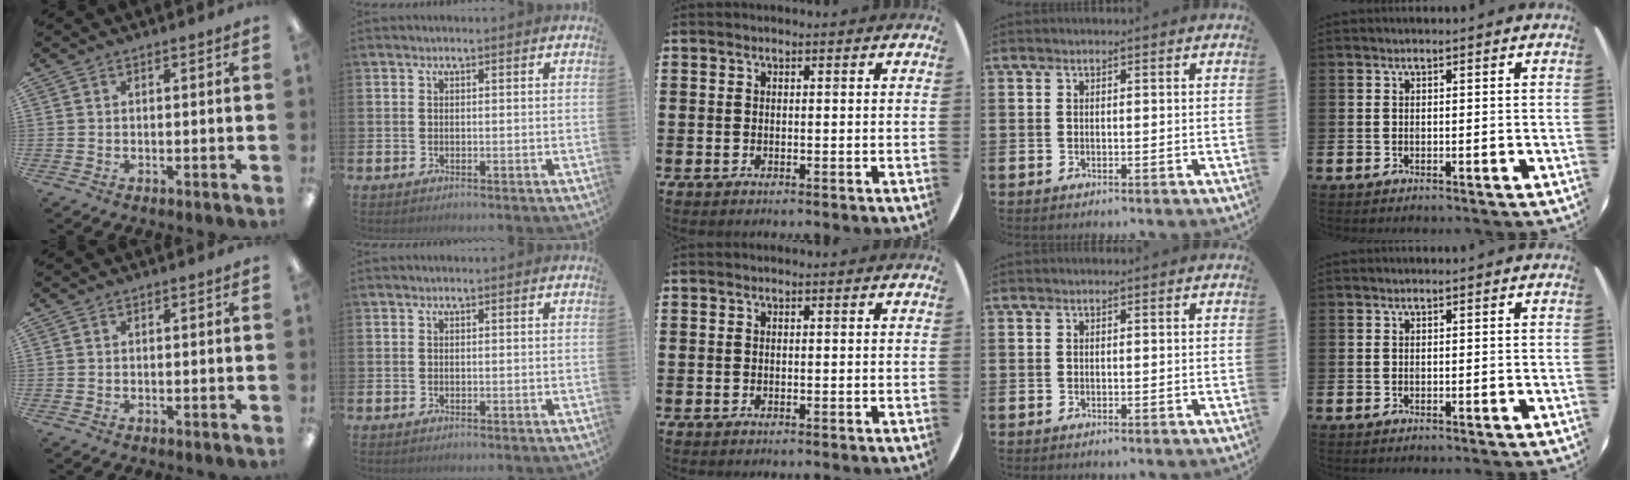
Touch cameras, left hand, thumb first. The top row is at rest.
{}